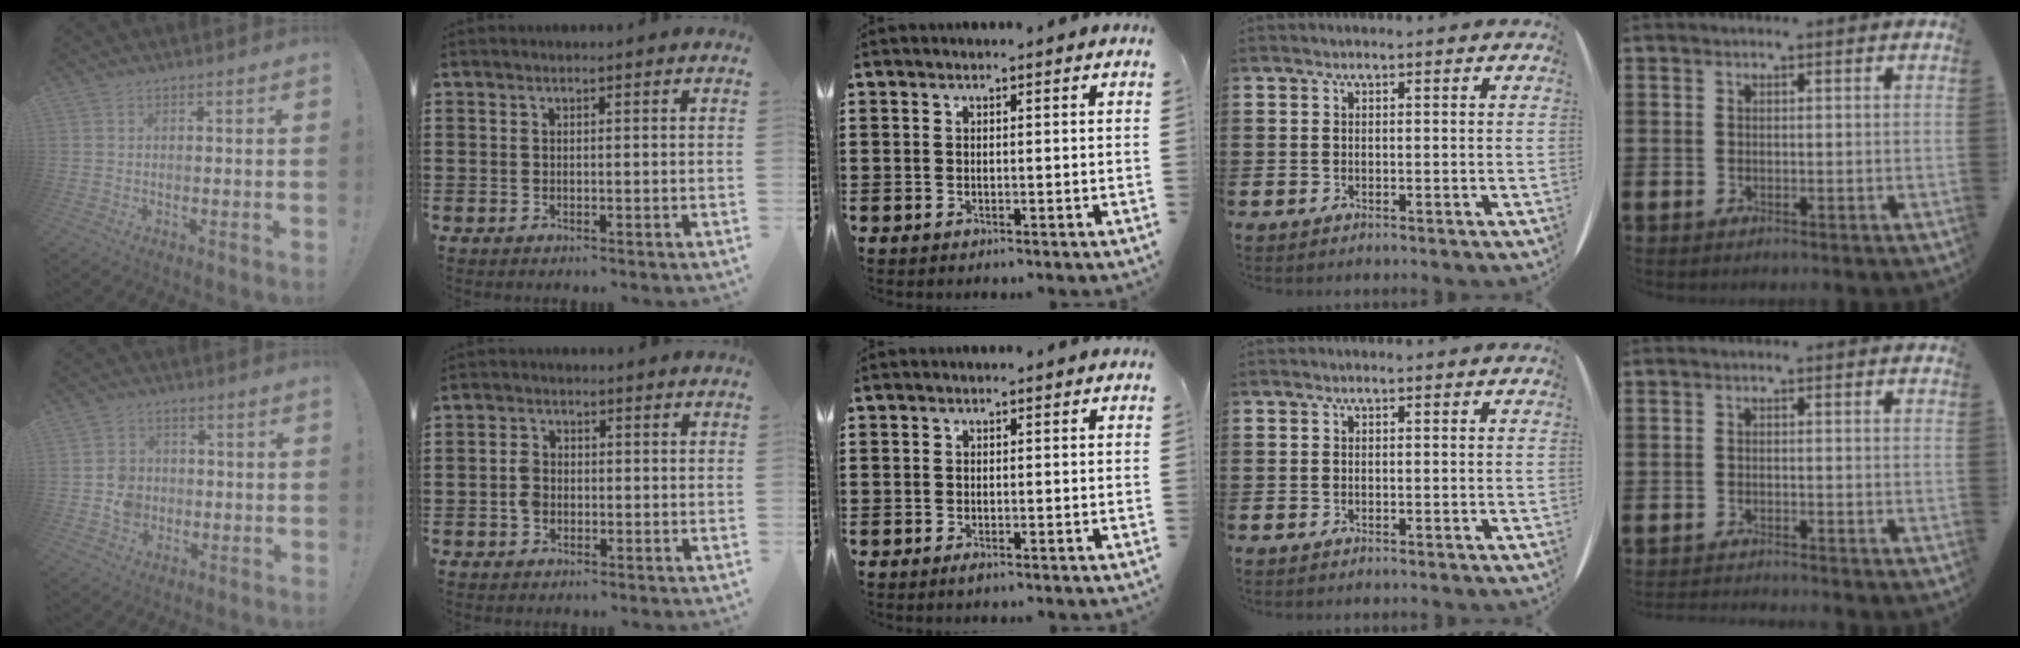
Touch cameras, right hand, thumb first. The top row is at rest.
{"thumb": {"total": 7.0, "force": [-1.5, 6.3, 2.6], "torque": [-0.035, 0.015, -0.024]}, "index": {"total": 2.6, "force": [-0.6, 2.0, 1.7], "torque": [-0.041, 0.001, -0.014]}, "middle": {"total": 0.5, "force": [-0.4, 0.1, 0.3], "torque": [-0.008, -0.006, -0.005]}, "little": {"total": 1.0, "force": [-1.0, -0.2, 0.0], "torque": [-0.002, 0.000, -0.021]}}